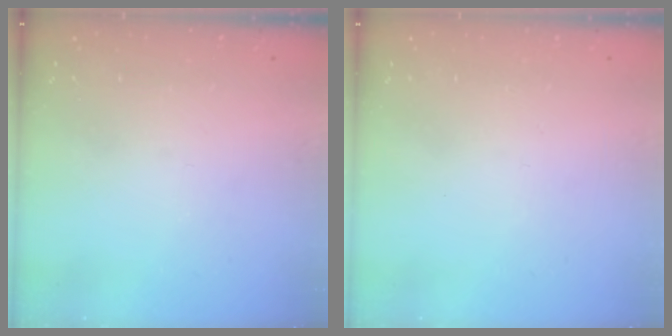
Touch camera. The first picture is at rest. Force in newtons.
{"total": 1.6, "press": 1.6, "slide": 0.1}